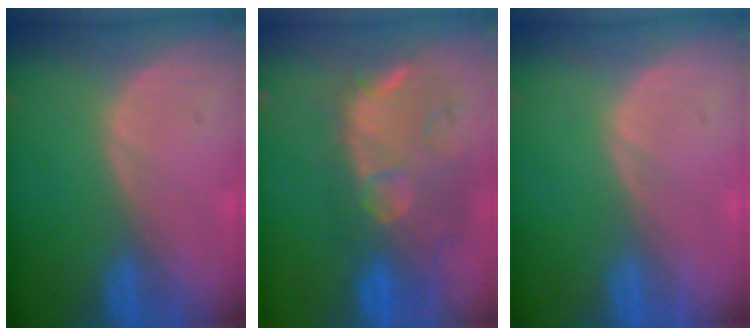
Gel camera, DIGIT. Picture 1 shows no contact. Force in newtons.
{"total": 11.7, "press": 10.7, "slide": 4.8}
{"total": 0.0}